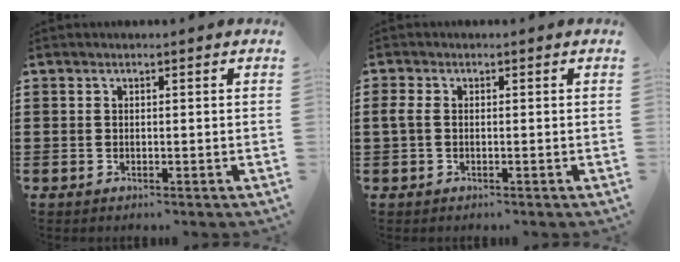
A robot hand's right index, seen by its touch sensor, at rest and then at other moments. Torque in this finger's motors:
{"motor_torque": [0.70, 0.34, 0.12, 0.03]}